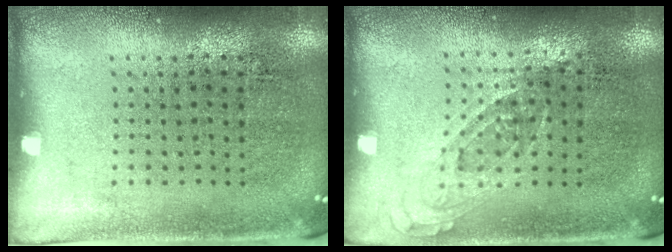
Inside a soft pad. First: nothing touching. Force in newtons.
{"total": 0.7, "press": 0.7, "slide": 0.3}